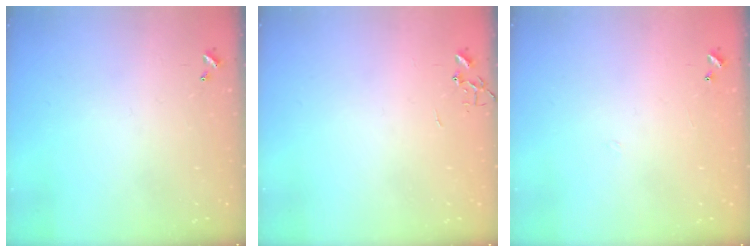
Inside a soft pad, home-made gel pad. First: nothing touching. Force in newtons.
{"total": 0.0}
{"total": 3.8, "press": 3.8, "slide": 0.5}